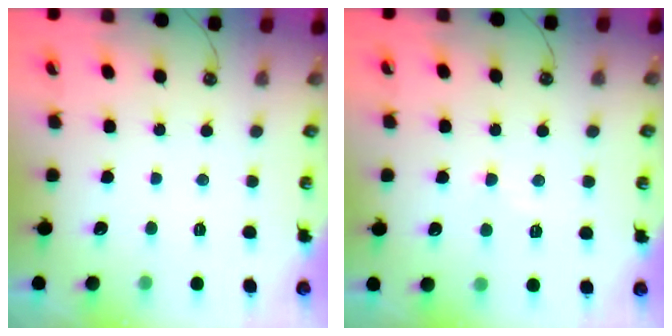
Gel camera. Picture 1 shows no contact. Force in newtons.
{"total": 2.6, "press": 2.5, "slide": 0.6}